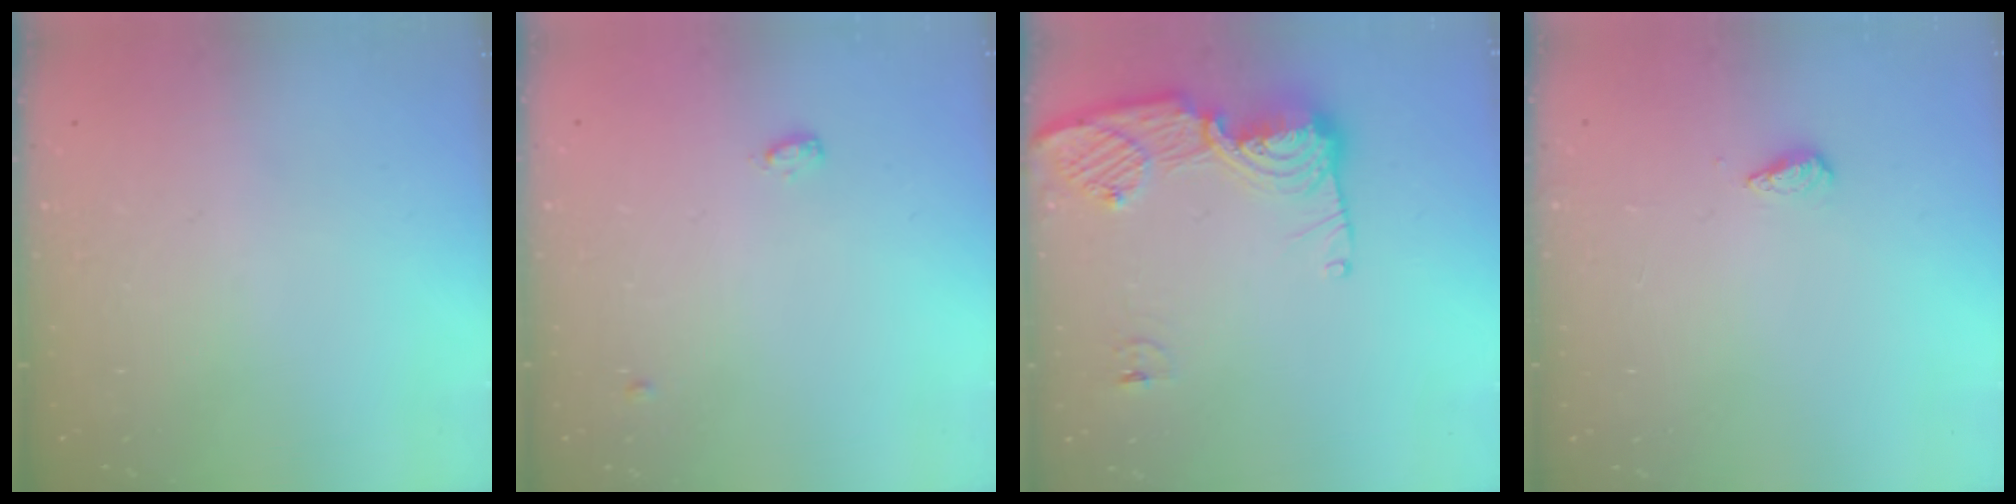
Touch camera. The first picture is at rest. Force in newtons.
{"total": 7.9, "press": 4.2, "slide": 6.7}
{"total": 14.0, "press": 13.9, "slide": 1.4}
{"total": 2.7, "press": 2.6, "slide": 0.4}